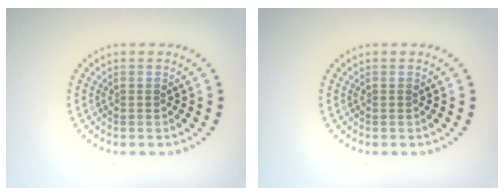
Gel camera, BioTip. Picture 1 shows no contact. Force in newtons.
{"total": 0.0}